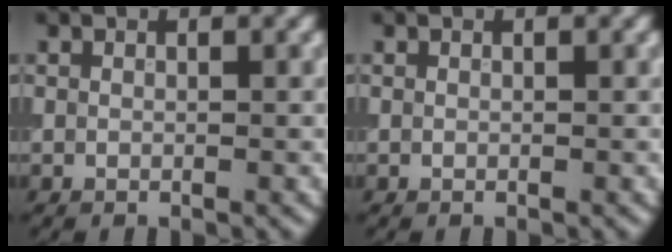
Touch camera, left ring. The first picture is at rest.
{"total": 0.0}